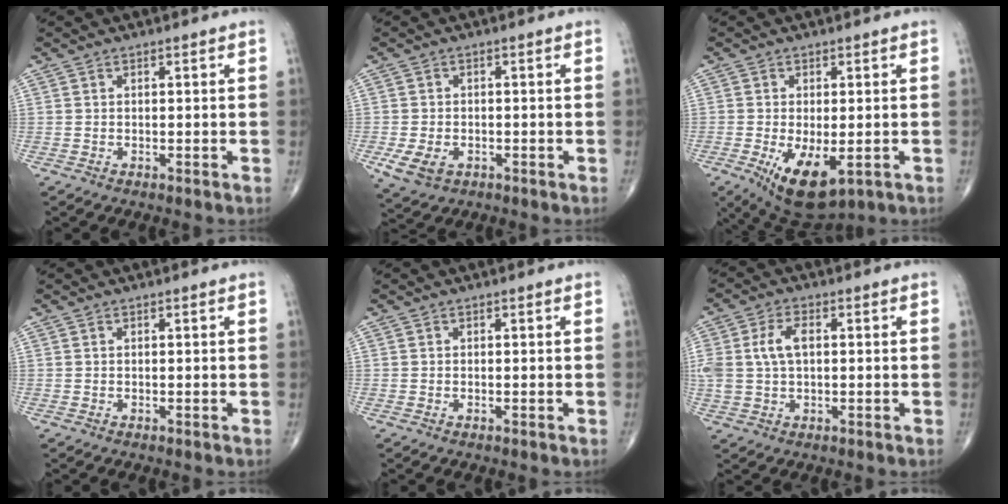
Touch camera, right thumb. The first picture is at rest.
{"total": 5.5, "force": [-1.9, 3.9, 3.4], "torque": [-0.066, 0.000, -0.027]}
{"total": 9.9, "force": [-3.2, 4.6, 8.2], "torque": [-0.133, -0.018, -0.038]}
{"total": 0.0}
{"total": 0.0}
{"total": 7.1, "force": [1.1, 4.1, 5.7], "torque": [-0.132, 0.014, 0.024]}